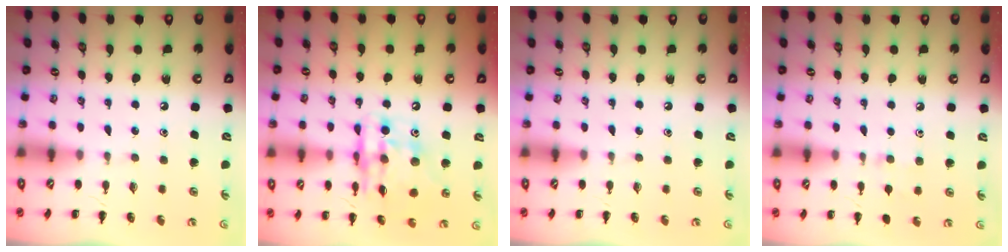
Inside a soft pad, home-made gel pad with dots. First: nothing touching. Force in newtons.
{"total": 15.4, "press": 15.0, "slide": 3.5}
{"total": 0.0}
{"total": 5.1, "press": 4.9, "slide": 1.6}